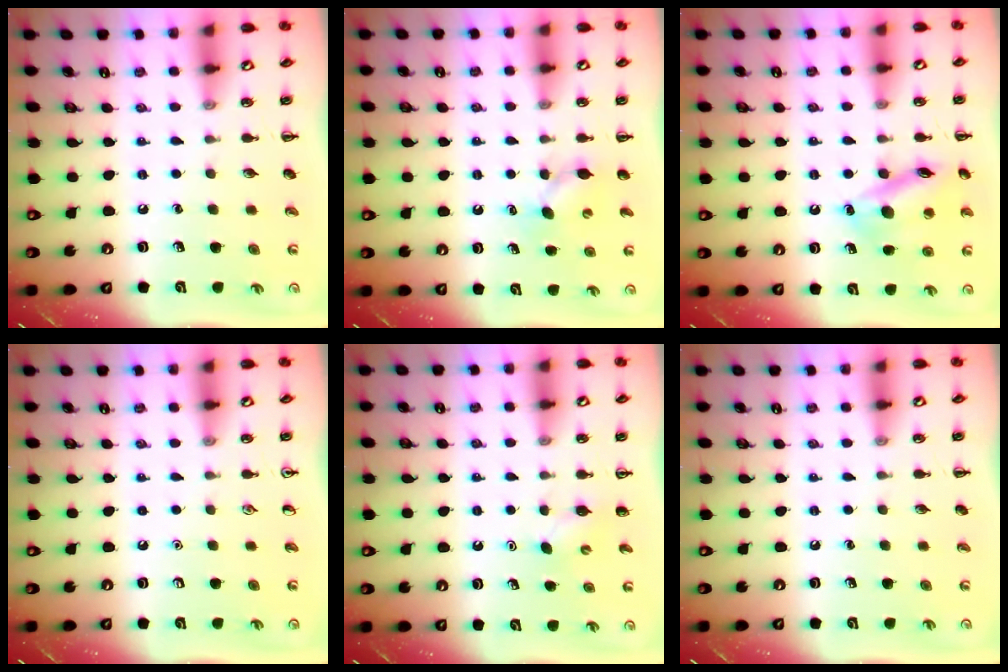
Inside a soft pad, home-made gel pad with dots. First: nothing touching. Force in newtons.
{"total": 4.7, "press": 4.5, "slide": 1.3}
{"total": 14.4, "press": 14.3, "slide": 1.2}
{"total": 0.0}
{"total": 2.7, "press": 2.6, "slide": 0.7}
{"total": 0.0}